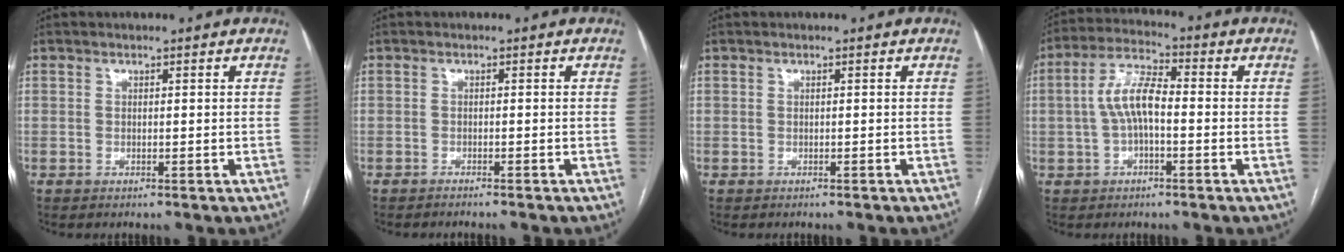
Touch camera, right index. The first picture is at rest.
{"total": 3.4, "force": [-3.1, -0.2, 1.3], "torque": [-0.015, -0.002, -0.042]}
{"total": 0.6, "force": [-0.5, 0.3, 0.0], "torque": [-0.006, 0.003, -0.012]}
{"total": 8.2, "force": [-0.6, 3.2, 7.5], "torque": [-0.159, 0.026, -0.015]}